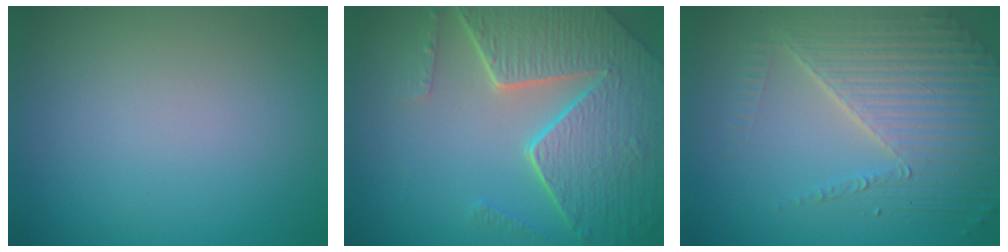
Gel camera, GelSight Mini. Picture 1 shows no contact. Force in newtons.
{"total": 8.1, "press": 5.9, "slide": 5.5}
{"total": 6.5, "press": 4.9, "slide": 4.3}